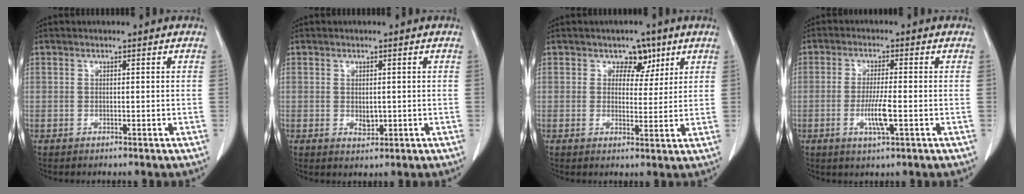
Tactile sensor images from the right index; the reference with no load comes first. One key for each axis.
{"total": 1.9, "fx": -0.1, "fy": 1.2, "fz": 1.5, "tx": -0.024, "ty": -0.004, "tz": 0.005}
{"total": 4.1, "fx": 2.3, "fy": 3.0, "fz": 1.7, "tx": -0.013, "ty": 0.004, "tz": 0.032}
{"total": 5.2, "fx": -1.4, "fy": 0.3, "fz": 4.9, "tx": -0.098, "ty": -0.010, "tz": -0.025}